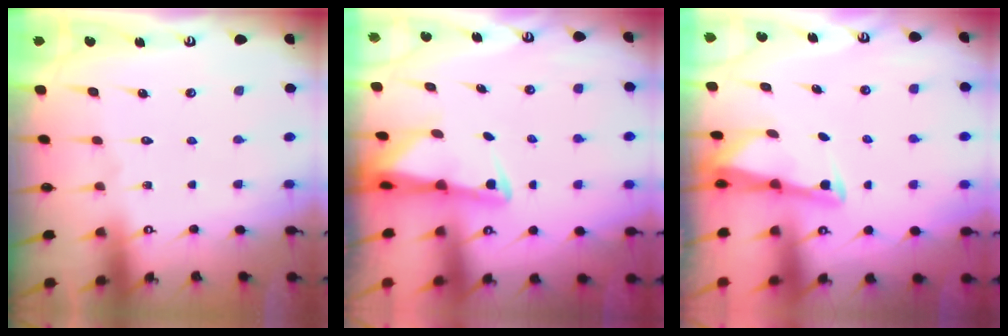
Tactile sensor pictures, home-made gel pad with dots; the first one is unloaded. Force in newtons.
{"total": 2.2, "press": 2.1, "slide": 0.5}
{"total": 2.9, "press": 2.9, "slide": 0.2}